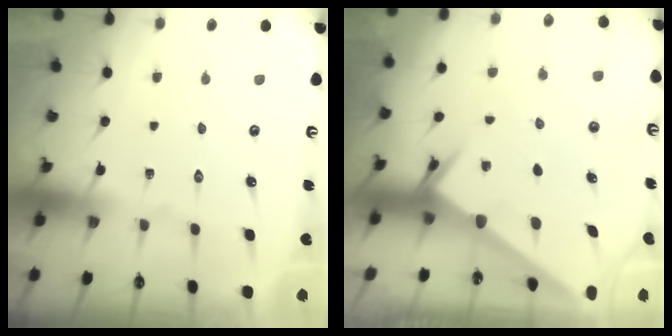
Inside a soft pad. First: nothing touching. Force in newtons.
{"total": 2.8, "press": 2.8, "slide": 0.2}